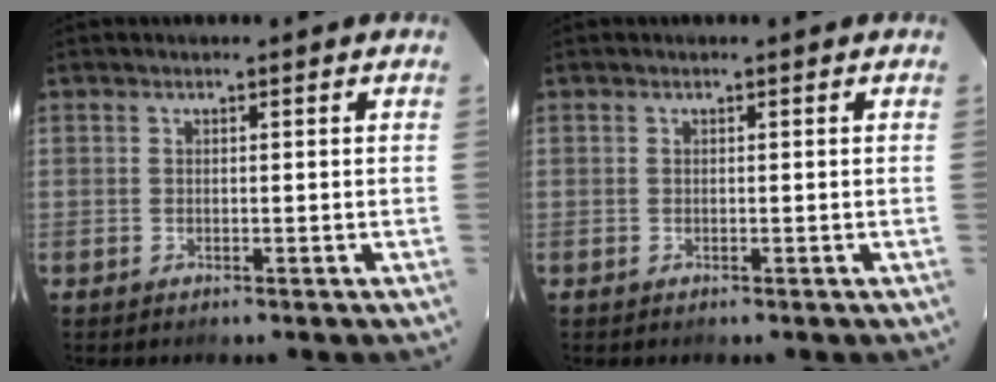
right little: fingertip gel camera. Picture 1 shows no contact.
{"total": 0.0}